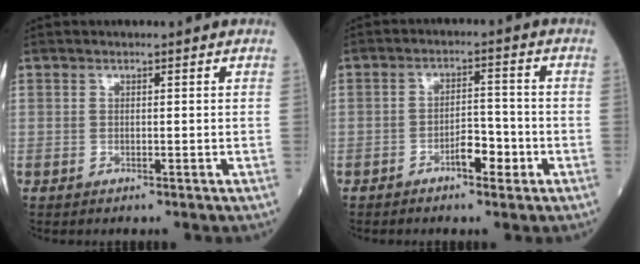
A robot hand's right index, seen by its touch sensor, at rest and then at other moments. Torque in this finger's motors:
{"motor_torque": [-0.11, -0.11, 0.05, 0.01]}